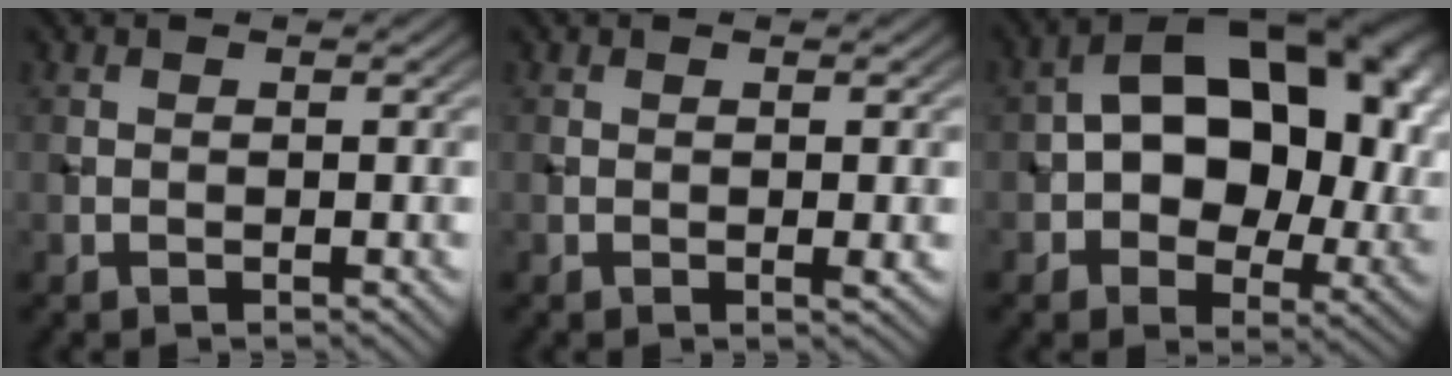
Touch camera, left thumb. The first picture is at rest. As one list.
[{"total": 0.9, "force": [0.0, 0.0, 0.9], "torque": [-0.017, -0.001, -0.001]}, {"total": 17.6, "force": [2.6, 11.3, 13.3], "torque": [-0.161, 0.013, 0.034]}]